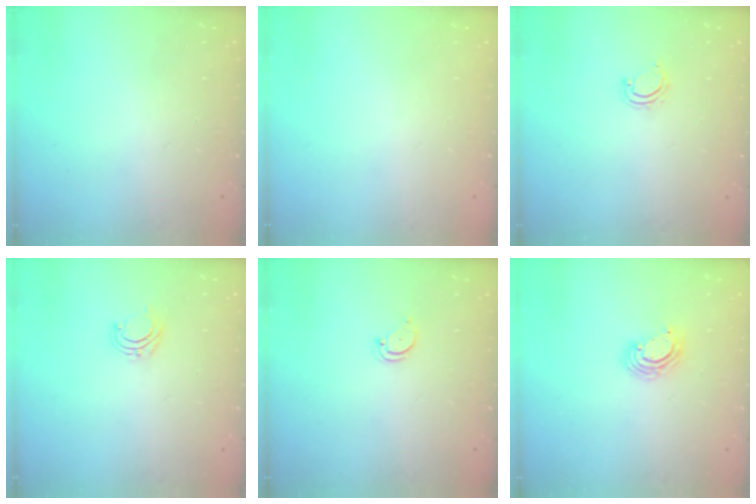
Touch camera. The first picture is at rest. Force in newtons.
{"total": 0.0}
{"total": 4.5, "press": 4.4, "slide": 0.4}
{"total": 4.6, "press": 4.5, "slide": 0.5}
{"total": 2.6, "press": 2.6, "slide": 0.1}
{"total": 3.6, "press": 3.6, "slide": 0.2}